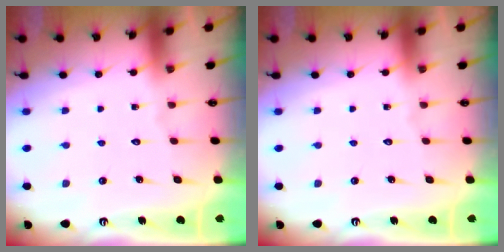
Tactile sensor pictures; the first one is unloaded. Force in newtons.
{"total": 0.0}